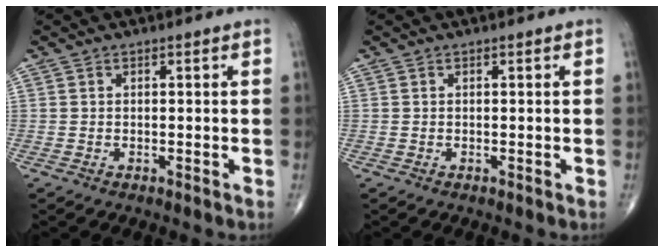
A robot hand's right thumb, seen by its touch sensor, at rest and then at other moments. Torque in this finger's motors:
{"motor_torque": [0.00, 0.00, 0.00, 0.00, 0.01]}